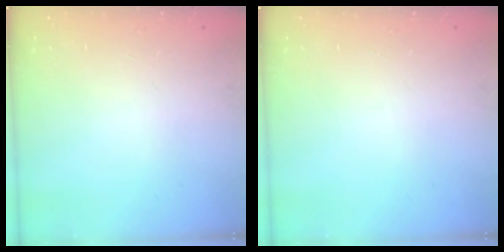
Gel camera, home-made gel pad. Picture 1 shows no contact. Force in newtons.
{"total": 0.0}